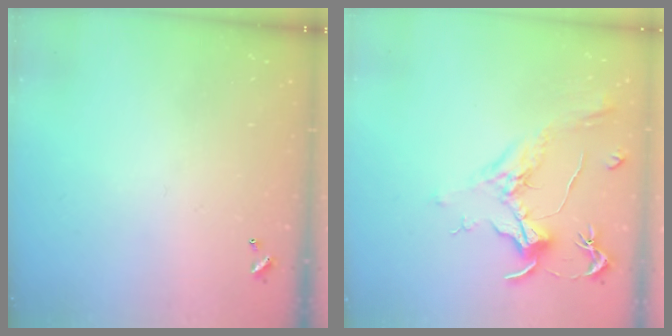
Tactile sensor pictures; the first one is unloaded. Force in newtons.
{"total": 2.1, "press": 2.0, "slide": 0.8}